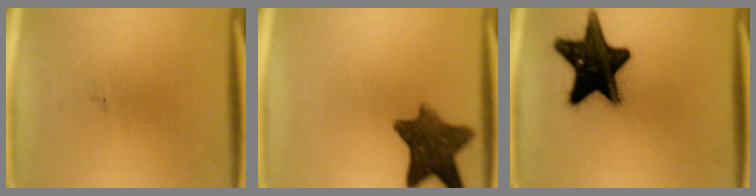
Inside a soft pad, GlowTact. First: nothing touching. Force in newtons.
{"total": 9.9}
{"total": 19.0}